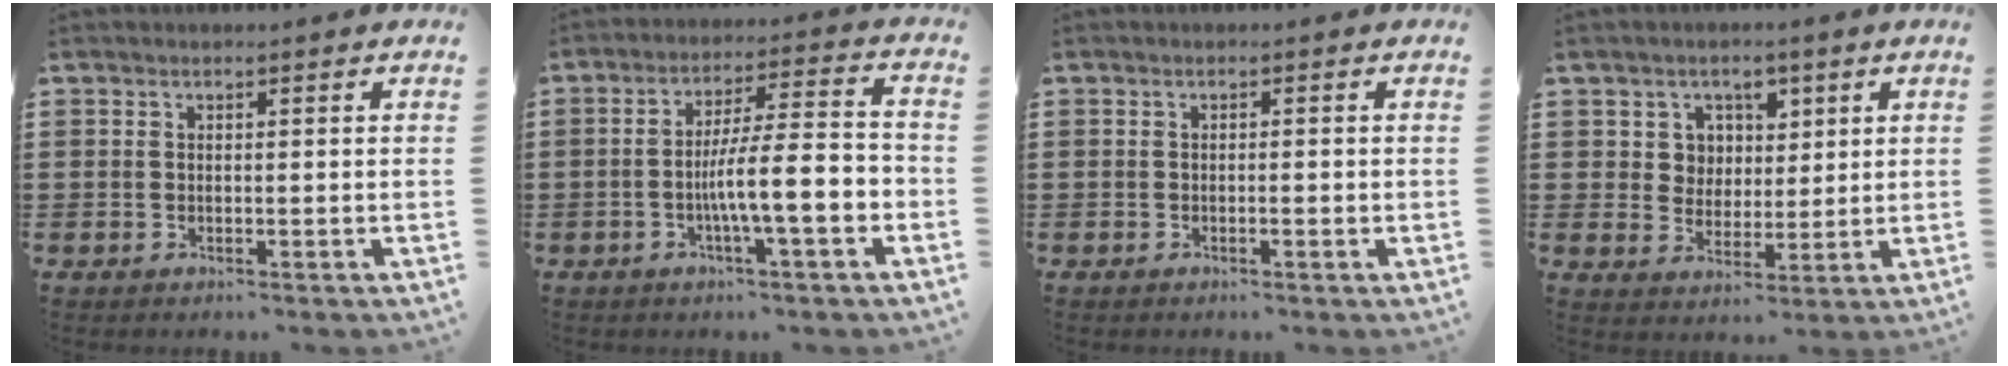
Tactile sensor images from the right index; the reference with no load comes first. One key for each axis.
{"total": 9.6, "fx": -2.8, "fy": 1.8, "fz": 9.0, "tx": -0.142, "ty": 0.003, "tz": -0.050}
{"total": 0.7, "fx": -0.4, "fy": 0.1, "fz": 0.6, "tx": -0.010, "ty": -0.003, "tz": -0.006}
{"total": 4.7, "fx": 2.1, "fy": 4.2, "fz": 0.6, "tx": -0.036, "ty": 0.014, "tz": 0.037}